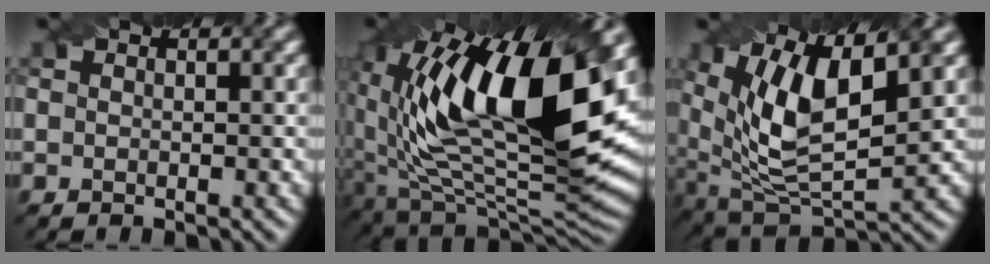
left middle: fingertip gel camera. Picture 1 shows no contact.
{"total": 17.1, "force": [5.6, 8.3, 13.9], "torque": [-0.250, -0.001, 0.093]}
{"total": 10.9, "force": [3.6, 4.6, 9.2], "torque": [-0.172, 0.001, 0.065]}